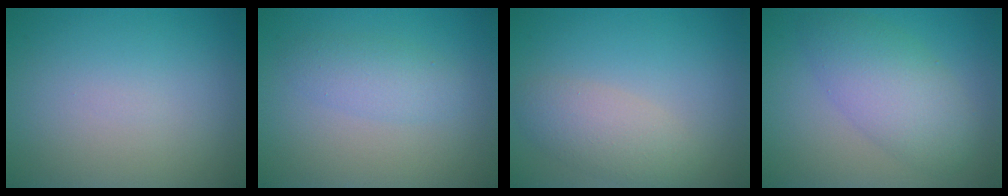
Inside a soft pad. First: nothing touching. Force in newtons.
{"total": 2.3, "press": 2.3, "slide": 0.1}
{"total": 3.2, "press": 3.1, "slide": 0.3}
{"total": 5.3, "press": 5.3, "slide": 0.2}